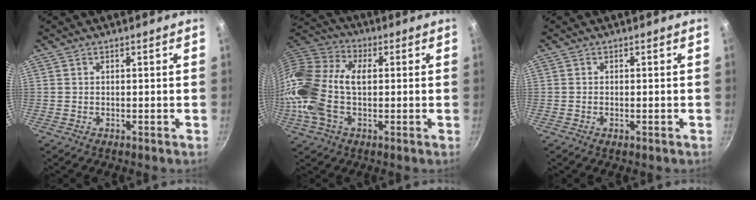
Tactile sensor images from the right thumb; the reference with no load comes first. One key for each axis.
{"total": 18.4, "fx": -0.3, "fy": 11.2, "fz": 14.6, "tx": -0.292, "ty": 0.028, "tz": -0.023}
{"total": 0.7, "fx": -0.3, "fy": 0.3, "fz": 0.6, "tx": -0.012, "ty": 0.001, "tz": -0.005}